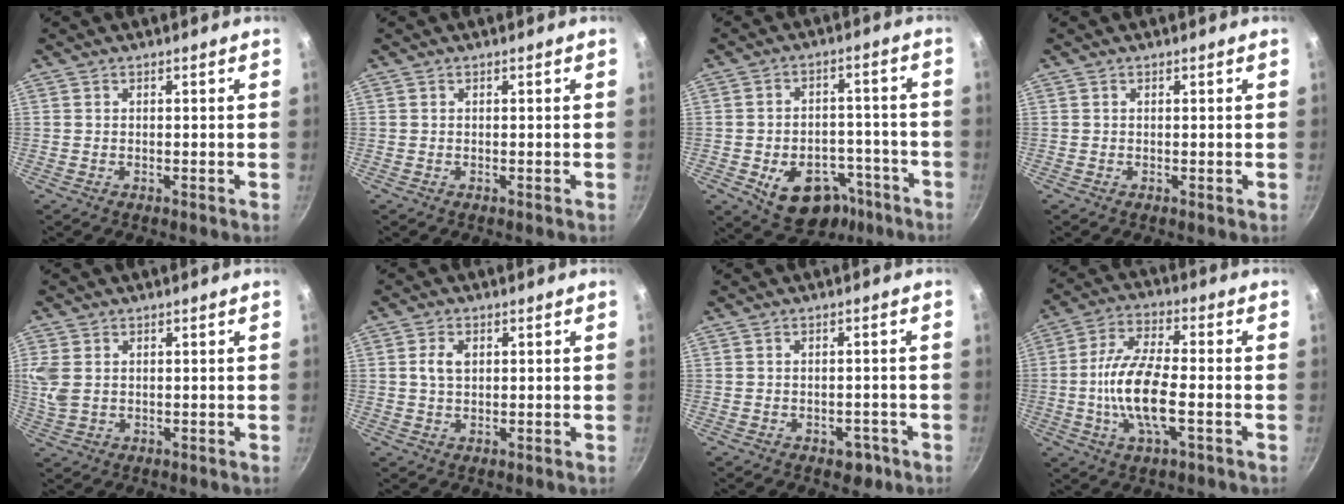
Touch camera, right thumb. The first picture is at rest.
{"total": 0.0}
{"total": 13.8, "force": [-7.3, 9.2, 7.3], "torque": [-0.082, 0.048, -0.098]}
{"total": 0.0}
{"total": 4.8, "force": [0.6, 3.4, 3.4], "torque": [-0.094, 0.001, 0.018]}
{"total": 3.5, "force": [0.8, 2.2, 2.5], "torque": [-0.048, 0.001, 0.015]}
{"total": 2.9, "force": [-1.7, 2.0, 1.3], "torque": [-0.002, 0.012, -0.017]}
{"total": 12.9, "force": [-2.4, 5.0, 11.7], "torque": [-0.240, 0.018, -0.046]}